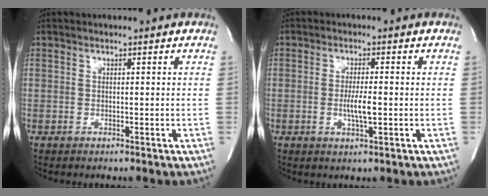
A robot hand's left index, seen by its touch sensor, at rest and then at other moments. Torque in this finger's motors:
{"motor_torque": [0.09, 0.02, 0.04, 0.04]}